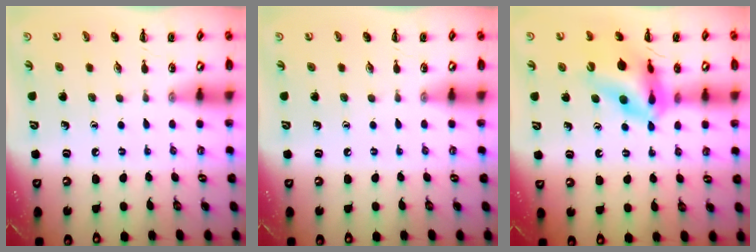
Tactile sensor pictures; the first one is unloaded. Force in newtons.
{"total": 0.0}
{"total": 14.4, "press": 13.6, "slide": 4.8}